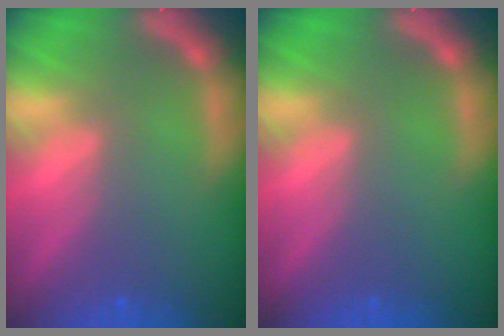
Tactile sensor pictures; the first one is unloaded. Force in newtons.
{"total": 0.0}